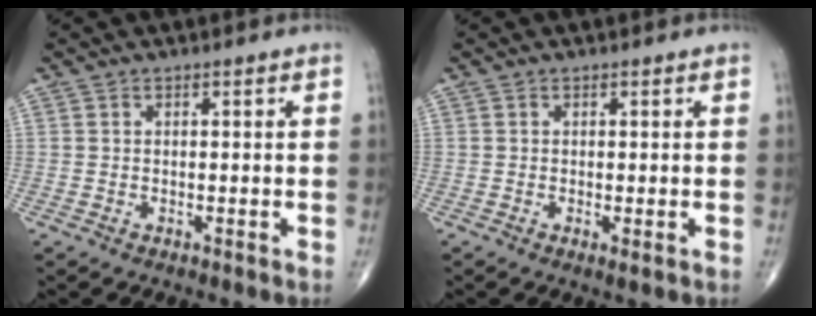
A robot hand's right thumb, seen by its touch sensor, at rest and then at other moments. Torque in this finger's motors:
{"motor_torque": [-0.19, 0.07, -0.10, 0.18, -0.02]}